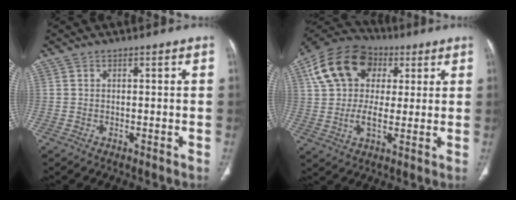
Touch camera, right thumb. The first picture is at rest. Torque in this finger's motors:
{"motor_torque": [-1.25, 1.65, 1.42, 0.07, 0.43]}